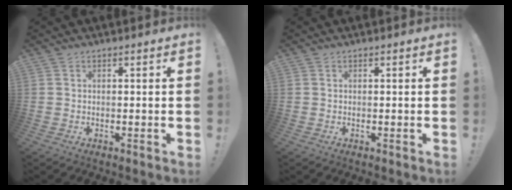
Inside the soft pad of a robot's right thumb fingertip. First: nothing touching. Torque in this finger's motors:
{"motor_torque": [0.00, 0.00, -0.05, 0.04, 0.05]}